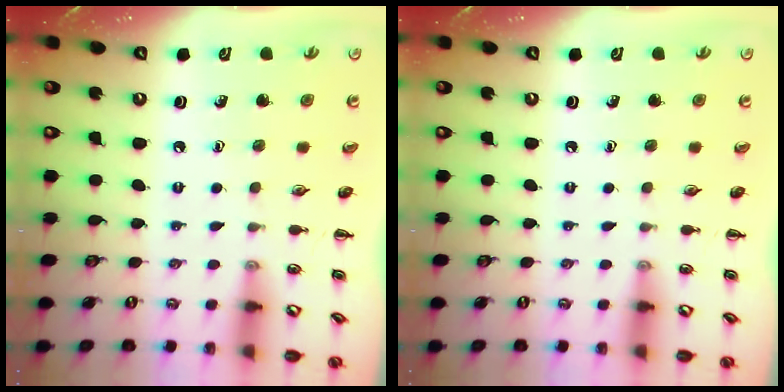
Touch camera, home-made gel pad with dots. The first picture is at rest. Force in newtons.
{"total": 0.0}